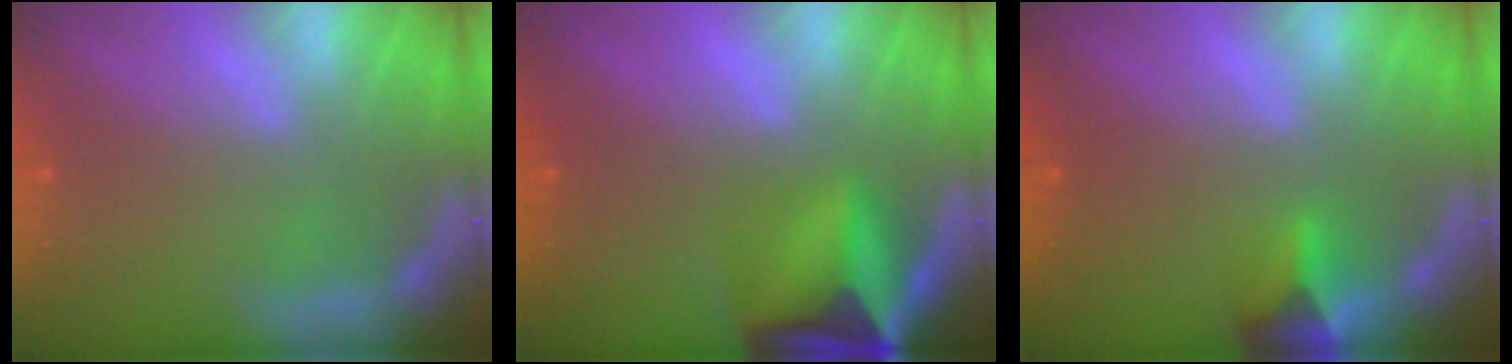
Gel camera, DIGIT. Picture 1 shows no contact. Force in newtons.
{"total": 9.5}
{"total": 2.9}